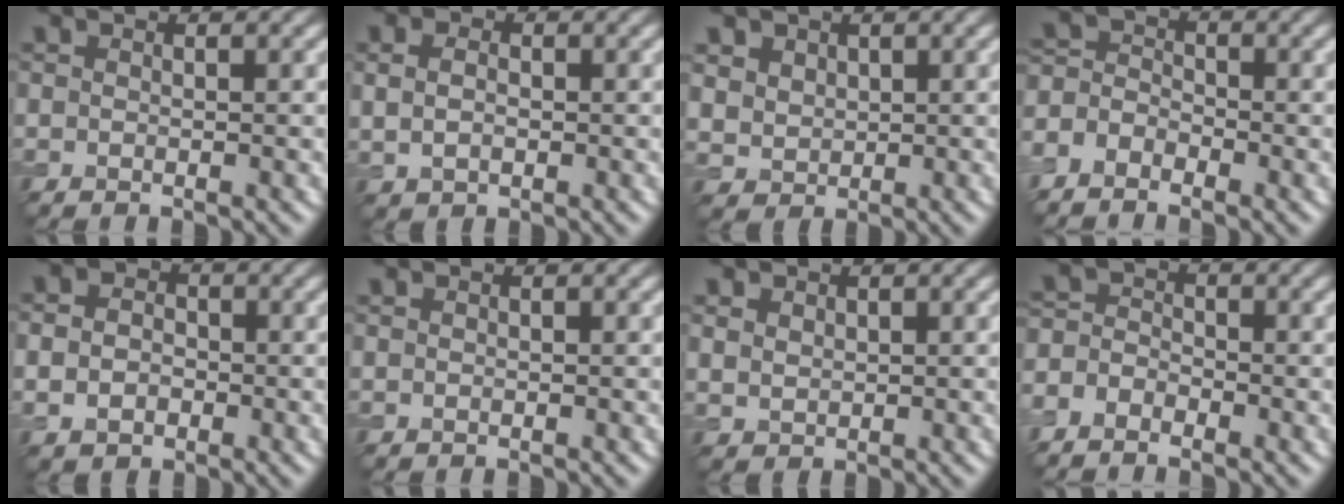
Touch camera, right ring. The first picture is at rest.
{"total": 3.3, "force": [0.8, 2.4, 2.1], "torque": [-0.032, 0.015, 0.003]}
{"total": 3.4, "force": [1.8, 2.7, 1.3], "torque": [-0.054, 0.003, 0.048]}
{"total": 3.3, "force": [-2.4, 1.8, 1.3], "torque": [-0.020, 0.003, -0.053]}
{"total": 3.3, "force": [-0.3, 2.7, 1.8], "torque": [-0.029, -0.002, -0.013]}
{"total": 0.0}
{"total": 1.6, "force": [0.9, 1.2, 0.6], "torque": [-0.015, -0.002, 0.022]}
{"total": 2.7, "force": [-2.0, 1.6, 0.9], "torque": [-0.007, 0.004, -0.047]}